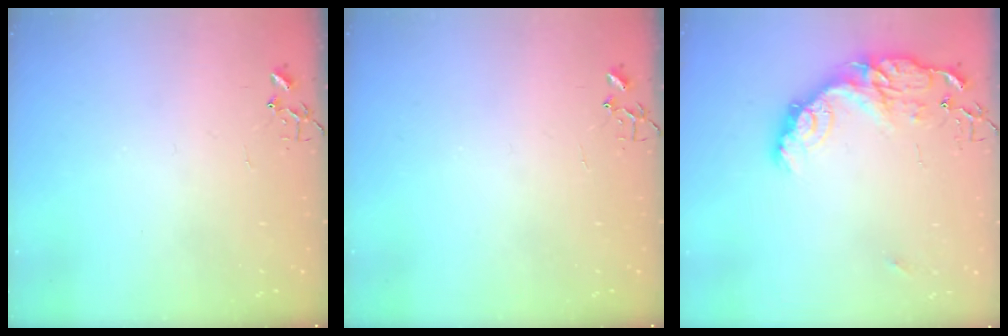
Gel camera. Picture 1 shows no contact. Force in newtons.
{"total": 0.0}
{"total": 15.2, "press": 15.2, "slide": 1.2}